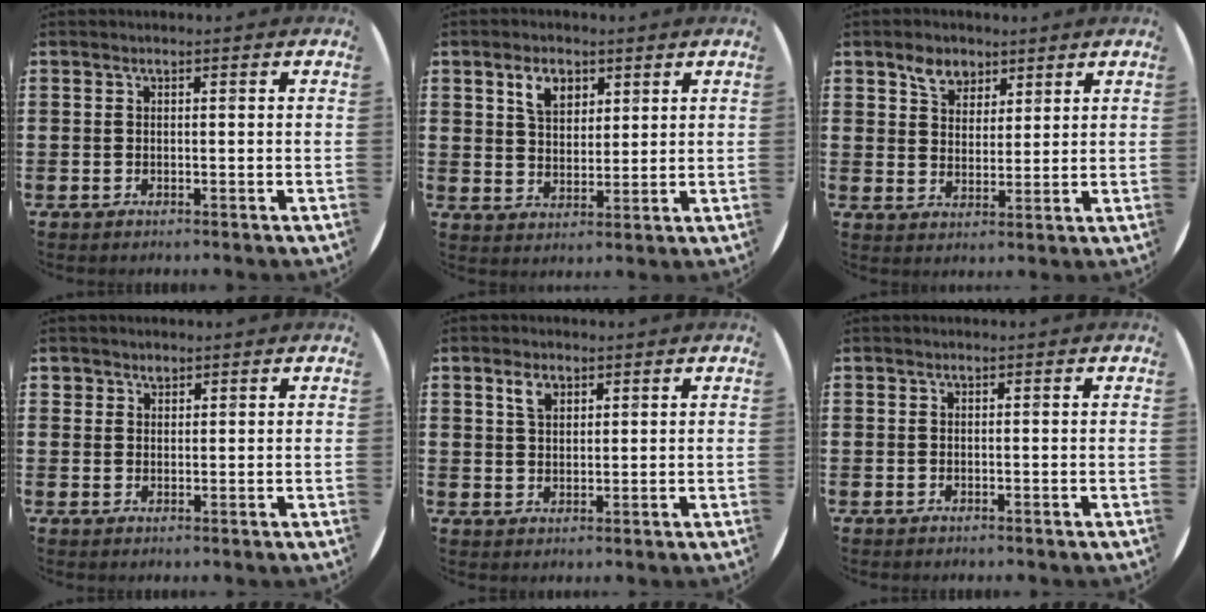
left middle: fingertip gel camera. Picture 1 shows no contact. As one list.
[{"total": 4.3, "force": [2.6, 2.6, 2.2], "torque": [-0.035, 0.003, 0.045]}, {"total": 4.2, "force": [3.1, 2.6, 0.9], "torque": [-0.019, 0.003, 0.059]}, {"total": 1.5, "force": [1.3, 0.8, 0.0], "torque": [0.007, -0.001, 0.023]}, {"total": 2.7, "force": [1.8, 1.5, 1.3], "torque": [-0.014, -0.003, 0.030]}, {"total": 0.0}]